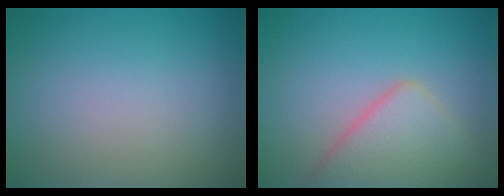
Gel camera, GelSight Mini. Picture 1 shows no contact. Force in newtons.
{"total": 4.9, "press": 4.9, "slide": 0.2}